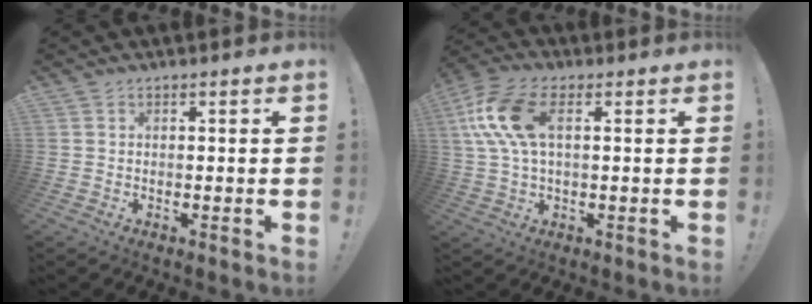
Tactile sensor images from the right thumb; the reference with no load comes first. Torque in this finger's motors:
{"motor_torque": [1.28, 1.28, 0.46, -0.02, 0.13]}